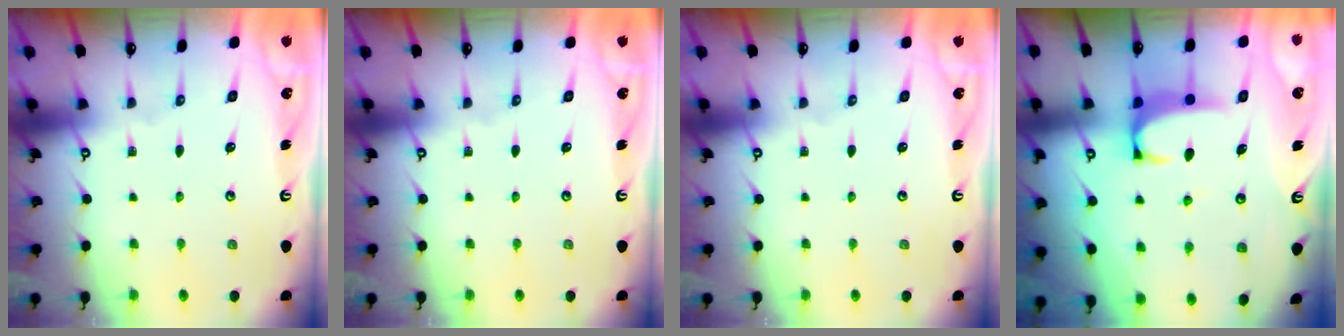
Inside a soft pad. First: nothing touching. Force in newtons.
{"total": 0.0}
{"total": 0.0}
{"total": 2.1, "press": 2.1, "slide": 0.3}